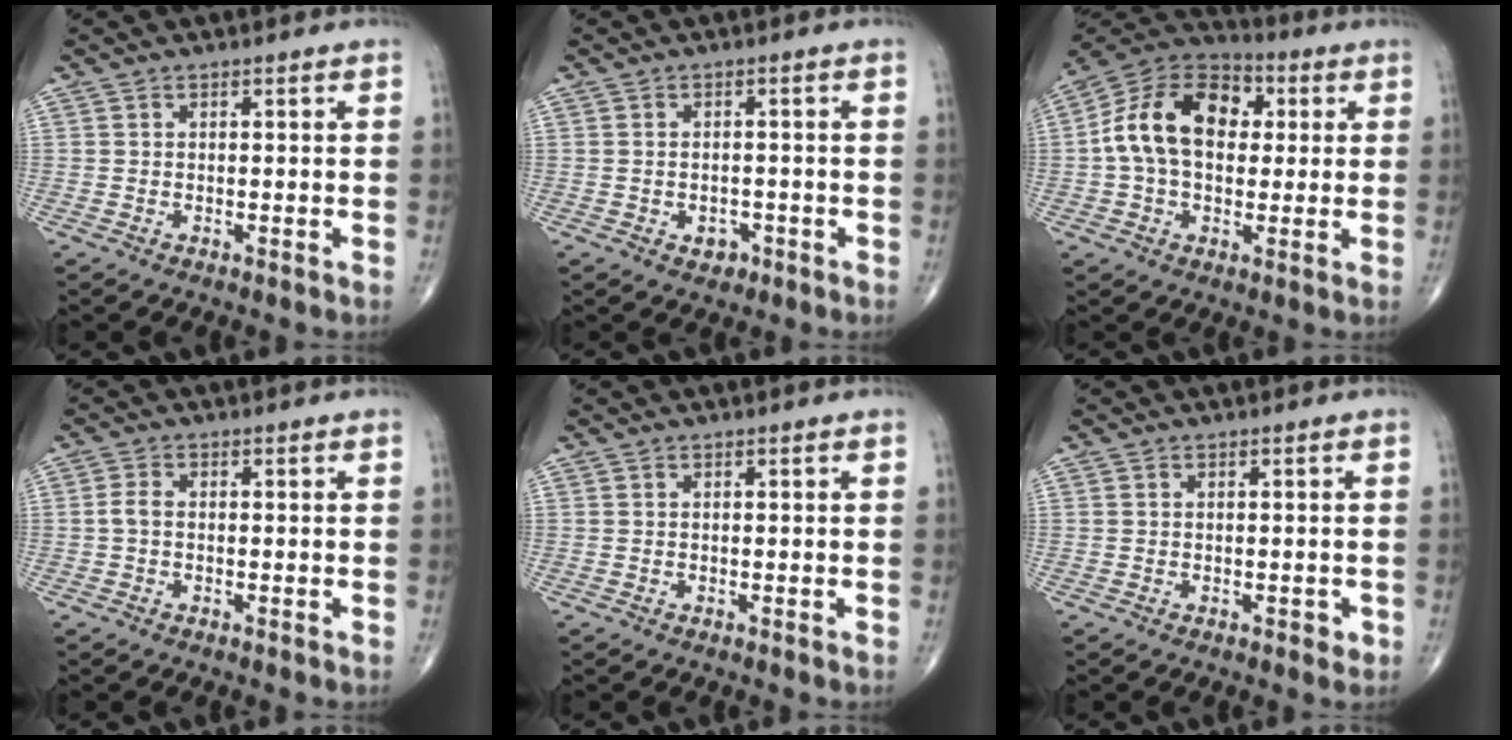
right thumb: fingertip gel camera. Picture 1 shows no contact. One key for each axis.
{"total": 2.5, "fx": -1.2, "fy": 1.9, "fz": 1.1, "tx": -0.004, "ty": 0.009, "tz": -0.012}
{"total": 16.7, "fx": 2.1, "fy": 11.4, "fz": 12.1, "tx": -0.191, "ty": 0.030, "tz": 0.025}
{"total": 2.0, "fx": -0.3, "fy": 1.2, "fz": 1.6, "tx": -0.032, "ty": 0.004, "tz": -0.010}
{"total": 0.0}
{"total": 1.4, "fx": -0.4, "fy": 0.8, "fz": 1.1, "tx": -0.012, "ty": -0.001, "tz": -0.004}